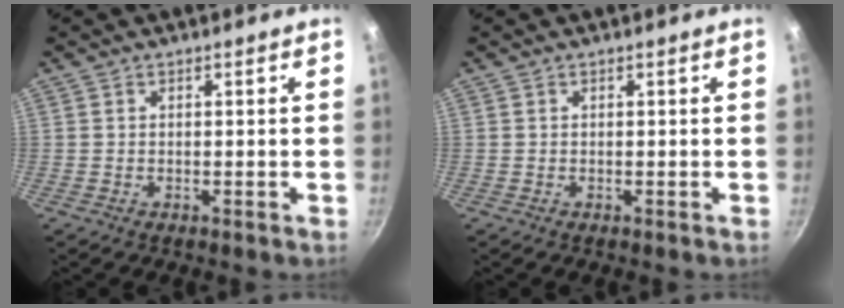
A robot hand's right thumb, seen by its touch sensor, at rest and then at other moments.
{"total": 0.0}